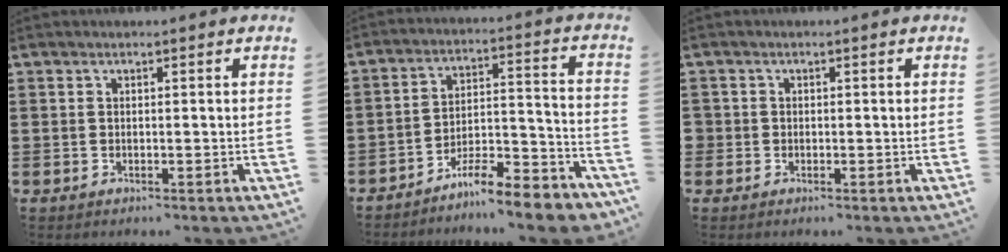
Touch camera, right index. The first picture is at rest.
{"total": 8.2, "force": [-7.7, 0.8, 2.8], "torque": [-0.033, 0.018, -0.145]}
{"total": 1.0, "force": [-0.2, 1.0, 0.1], "torque": [-0.004, 0.003, -0.006]}